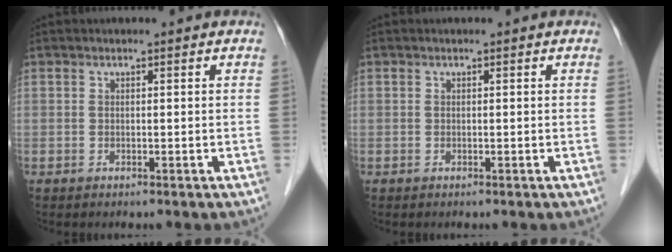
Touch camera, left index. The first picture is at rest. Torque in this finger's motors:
{"motor_torque": [0.00, 0.00, 0.08, 0.00]}